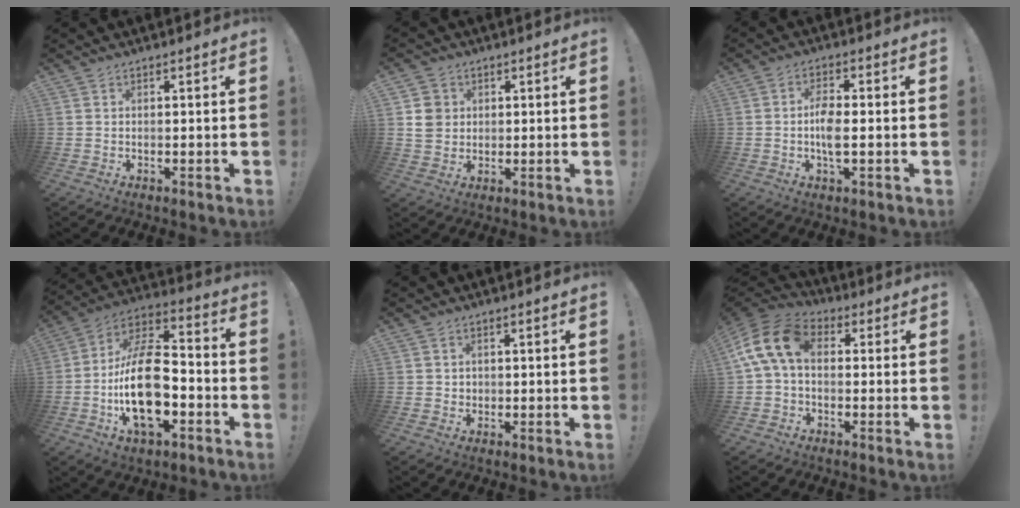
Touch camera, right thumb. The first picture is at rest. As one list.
[{"total": 6.2, "force": [1.8, 5.7, 1.9], "torque": [-0.023, -0.005, 0.034]}, {"total": 5.9, "force": [-0.5, 2.1, 5.5], "torque": [-0.111, -0.001, -0.010]}, {"total": 22.3, "force": [-5.0, 11.8, 18.3], "torque": [-0.342, 0.025, -0.082]}, {"total": 1.5, "force": [0.3, 1.5, 0.3], "torque": [-0.004, 0.000, 0.004]}, {"total": 13.1, "force": [2.1, 8.0, 10.2], "torque": [-0.206, 0.017, 0.043]}]